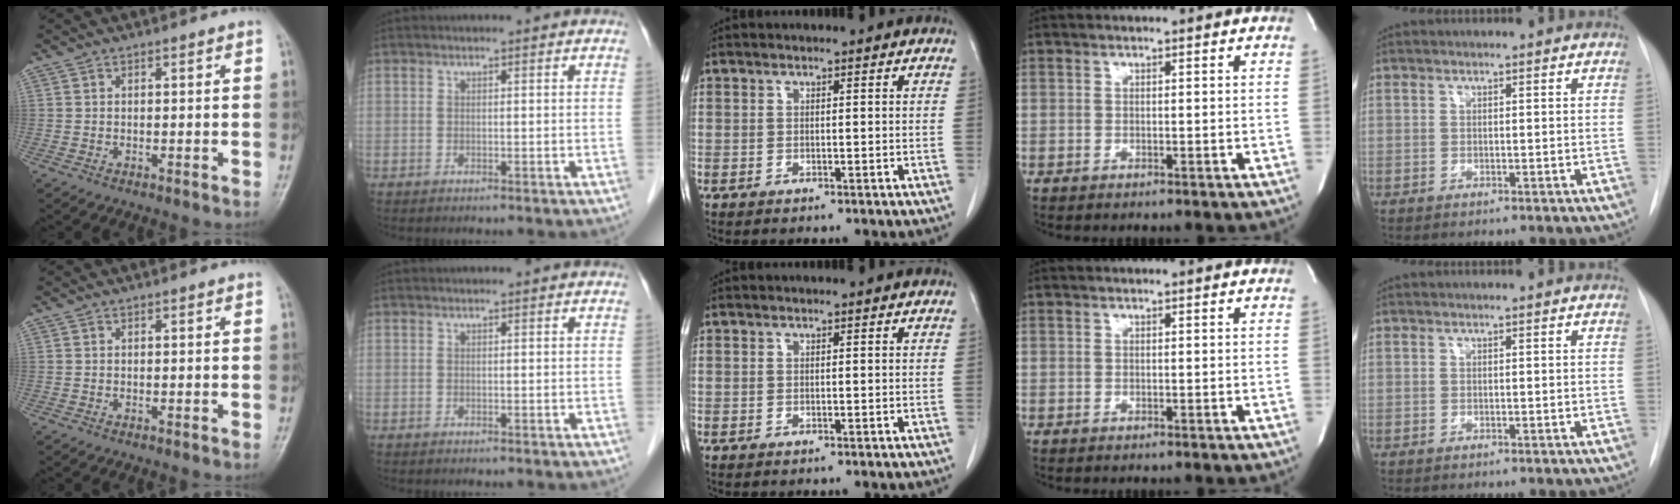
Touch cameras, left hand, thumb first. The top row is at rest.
{}